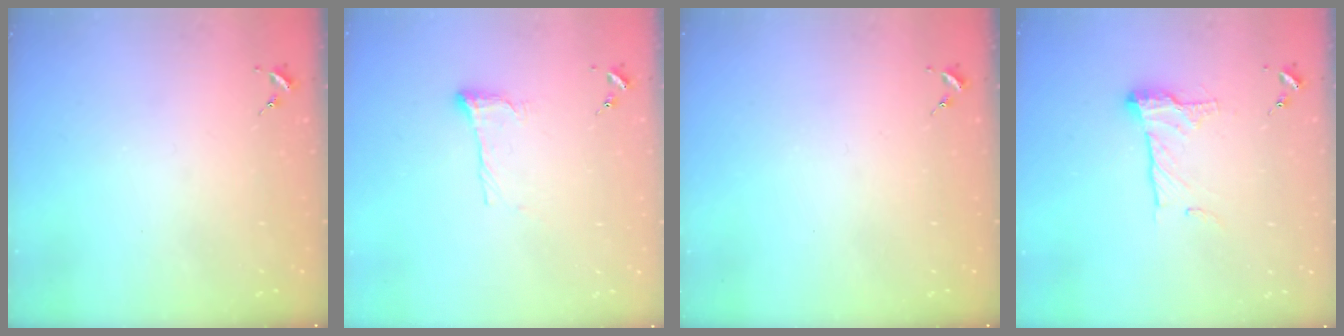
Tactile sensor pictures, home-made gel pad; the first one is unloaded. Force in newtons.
{"total": 10.2, "press": 10.2, "slide": 0.7}
{"total": 0.0}
{"total": 13.7, "press": 13.6, "slide": 0.8}